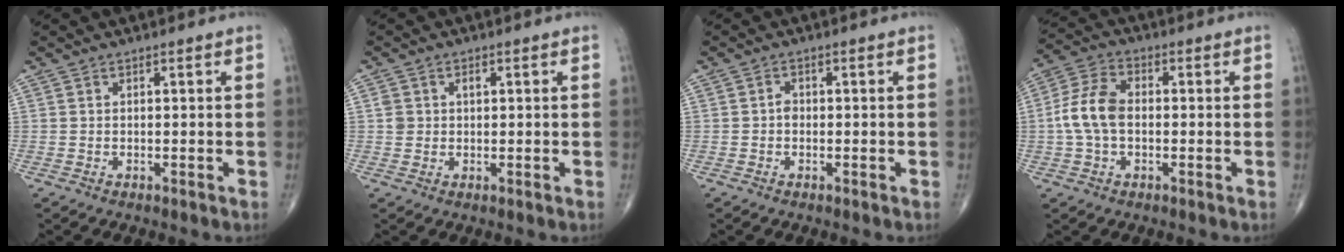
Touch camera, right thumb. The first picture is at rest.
{"total": 2.4, "force": [0.6, 2.0, 1.2], "torque": [-0.010, -0.002, 0.013]}
{"total": 1.3, "force": [-0.3, 1.0, 0.8], "torque": [-0.005, 0.004, -0.008]}
{"total": 8.8, "force": [-0.5, 5.5, 6.8], "torque": [-0.142, 0.024, -0.018]}